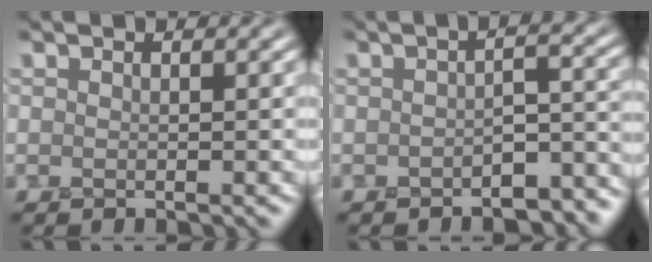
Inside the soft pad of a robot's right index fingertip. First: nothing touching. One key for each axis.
{"total": 4.9, "fx": -3.4, "fy": 1.7, "fz": 3.2, "tx": -0.040, "ty": 0.004, "tz": -0.049}